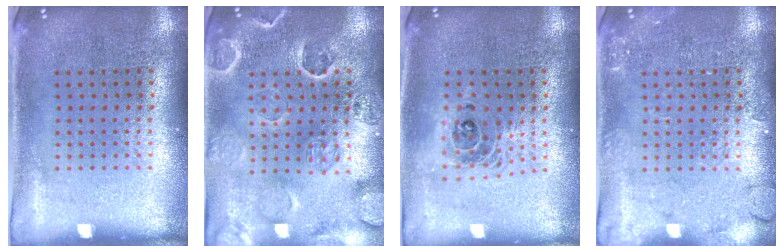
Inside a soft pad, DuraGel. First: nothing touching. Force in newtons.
{"total": 2.8, "press": 2.7, "slide": 0.6}
{"total": 1.5, "press": 1.3, "slide": 0.9}
{"total": 2.2, "press": 2.2, "slide": 0.4}